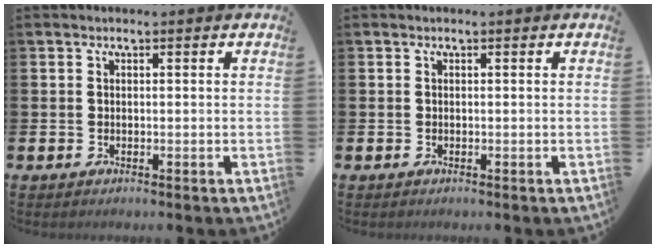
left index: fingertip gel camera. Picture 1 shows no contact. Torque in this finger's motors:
{"motor_torque": [0.00, 0.00, 0.00, 0.00]}